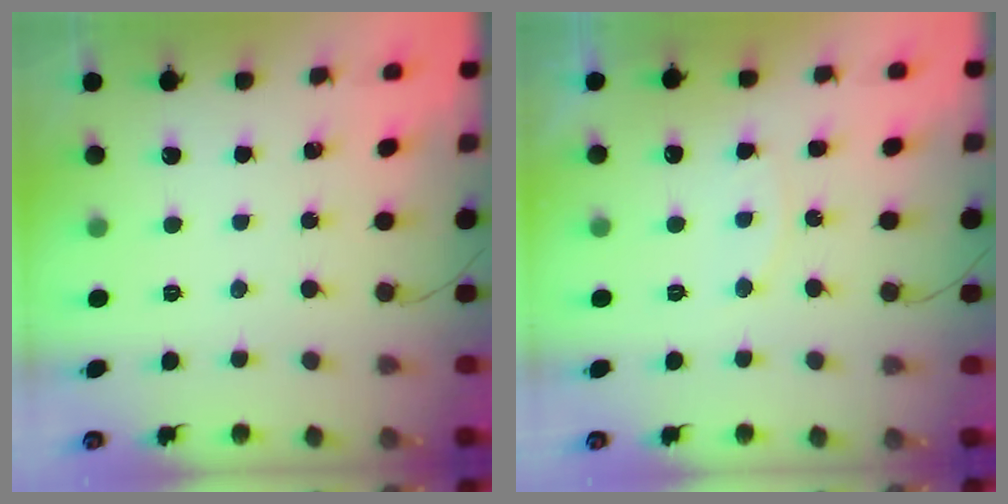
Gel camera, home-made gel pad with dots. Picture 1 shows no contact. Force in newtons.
{"total": 5.6, "press": 5.6, "slide": 0.6}